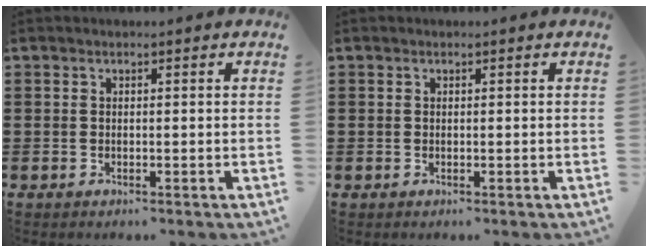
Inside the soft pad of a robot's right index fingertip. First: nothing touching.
{"total": 0.0}